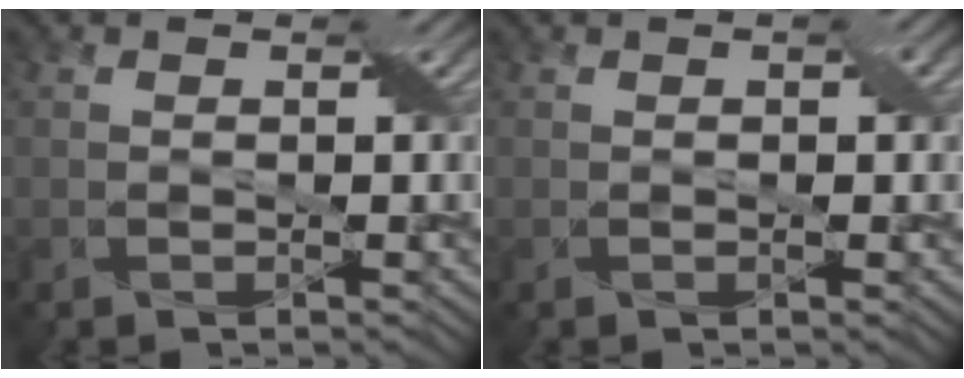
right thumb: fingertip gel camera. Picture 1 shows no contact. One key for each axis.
{"total": 1.6, "fx": 0.3, "fy": 0.6, "fz": 1.5, "tx": -0.020, "ty": 0.003, "tz": 0.008}